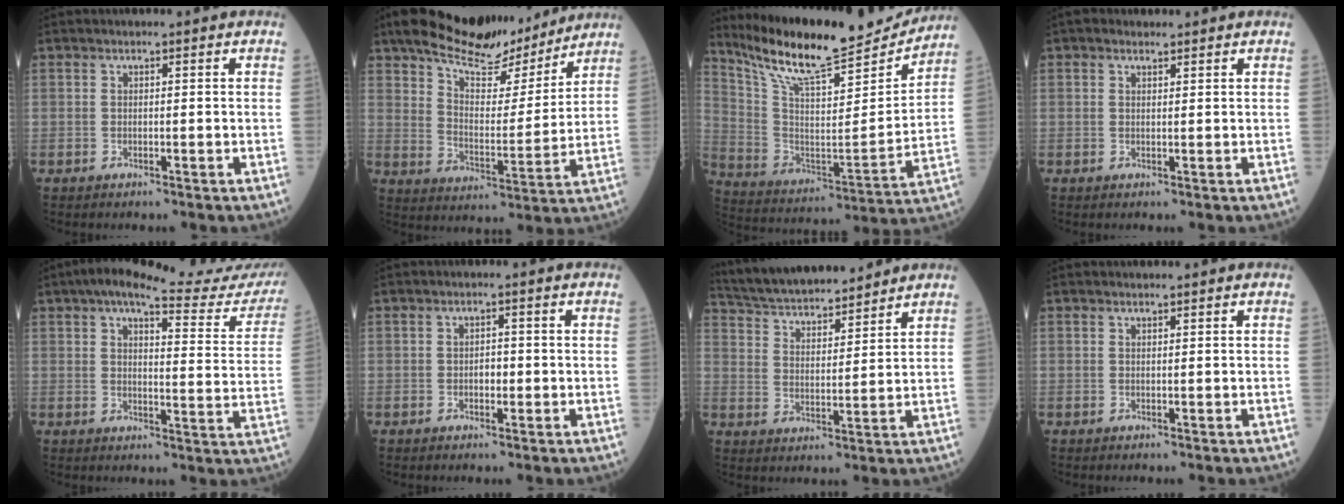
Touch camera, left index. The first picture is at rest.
{"total": 15.0, "force": [12.8, 4.2, 6.6], "torque": [-0.111, 0.004, 0.206]}
{"total": 21.2, "force": [19.3, 2.9, 8.4], "torque": [-0.160, -0.026, 0.313]}
{"total": 1.0, "force": [0.8, 0.5, 0.4], "torque": [-0.012, 0.007, 0.011]}
{"total": 21.8, "force": [19.8, 2.0, 9.1], "torque": [-0.123, -0.040, 0.229]}
{"total": 1.8, "force": [-0.4, 1.0, 1.4], "torque": [-0.019, 0.004, -0.007]}
{"total": 16.4, "force": [15.1, 2.7, 5.9], "torque": [-0.109, 0.028, 0.253]}
{"total": 0.0}